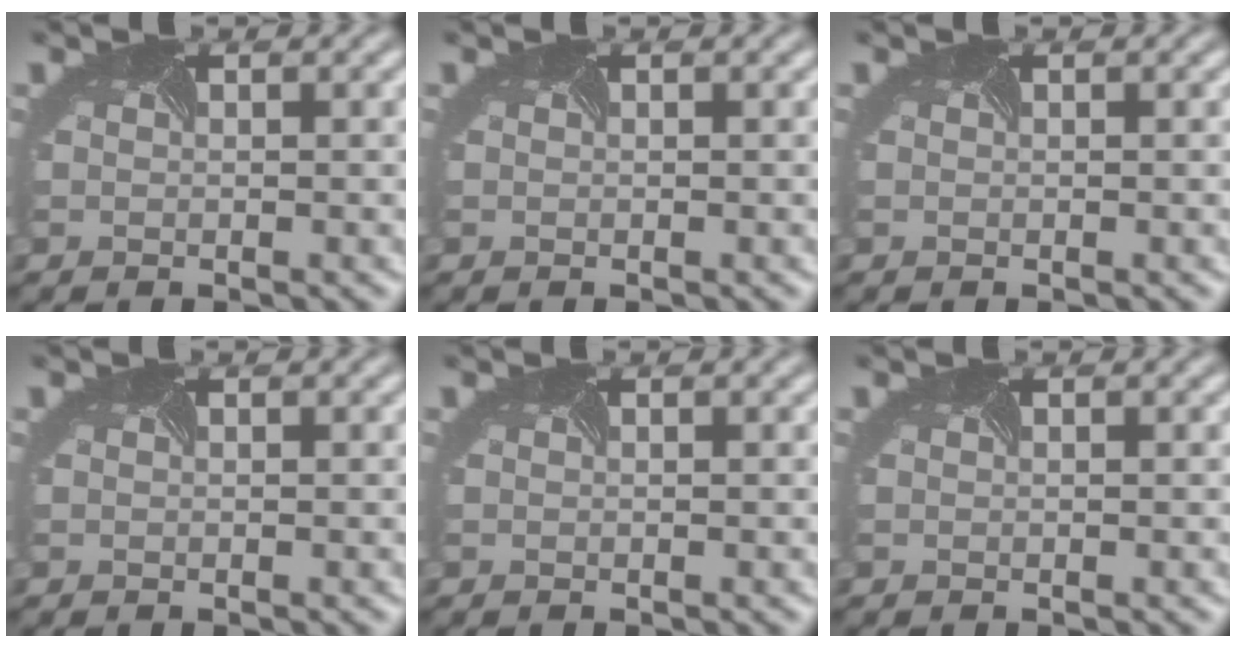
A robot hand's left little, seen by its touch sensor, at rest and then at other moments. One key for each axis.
{"total": 0.0}
{"total": 0.0}
{"total": 0.0}
{"total": 0.0}
{"total": 0.0}